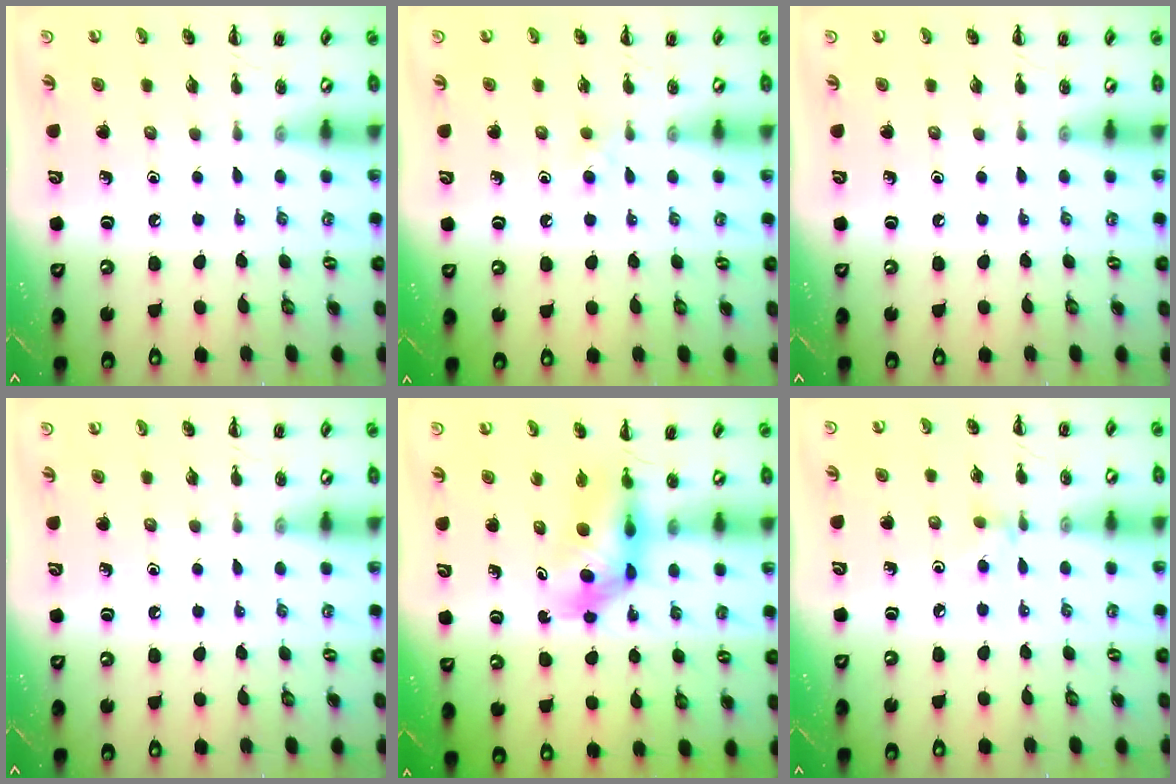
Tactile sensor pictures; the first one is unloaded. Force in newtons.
{"total": 3.0, "press": 2.6, "slide": 1.4}
{"total": 0.0}
{"total": 0.0}
{"total": 5.1, "press": 5.0, "slide": 0.7}
{"total": 2.8, "press": 2.6, "slide": 0.9}